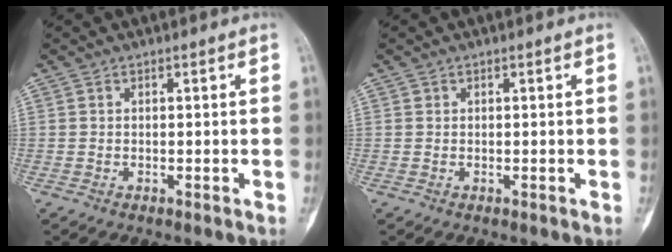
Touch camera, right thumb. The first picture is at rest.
{"total": 0.0}